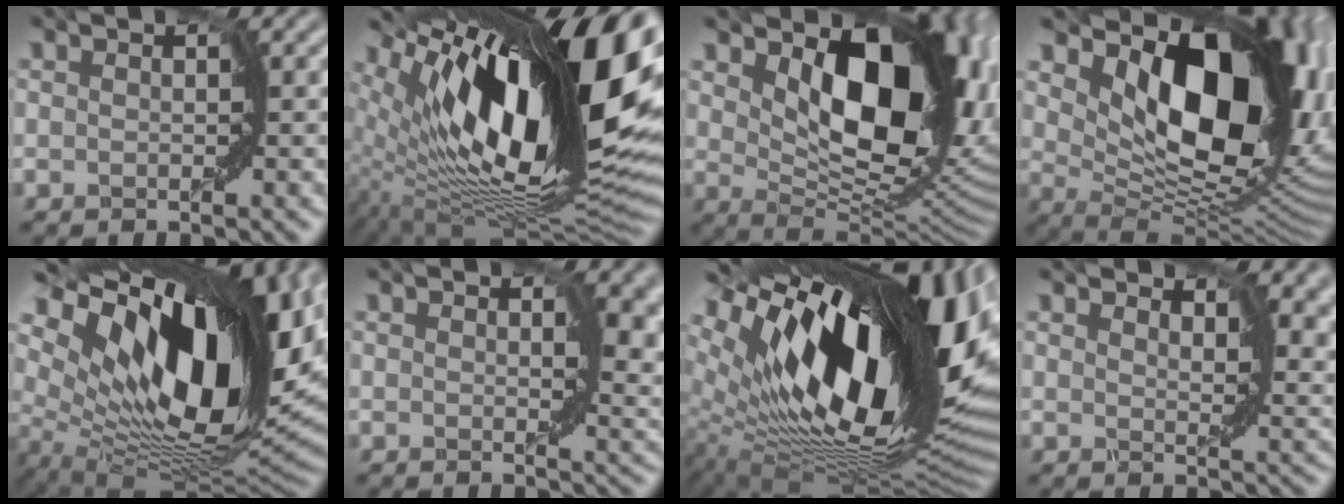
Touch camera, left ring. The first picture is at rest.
{"total": 18.2, "force": [5.6, 5.7, 16.3], "torque": [-0.269, 0.006, 0.093]}
{"total": 11.8, "force": [4.0, 6.1, 9.3], "torque": [-0.134, -0.017, 0.076]}
{"total": 15.1, "force": [5.3, 7.9, 11.7], "torque": [-0.161, -0.012, 0.097]}
{"total": 17.6, "force": [6.3, 8.2, 14.2], "torque": [-0.249, 0.001, 0.116]}
{"total": 6.0, "force": [1.0, 3.6, 4.7], "torque": [-0.048, -0.001, 0.010]}
{"total": 19.5, "force": [6.0, 7.6, 16.9], "torque": [-0.285, 0.001, 0.099]}
{"total": 4.9, "force": [3.0, 2.3, 3.2], "torque": [-0.054, -0.004, 0.048]}